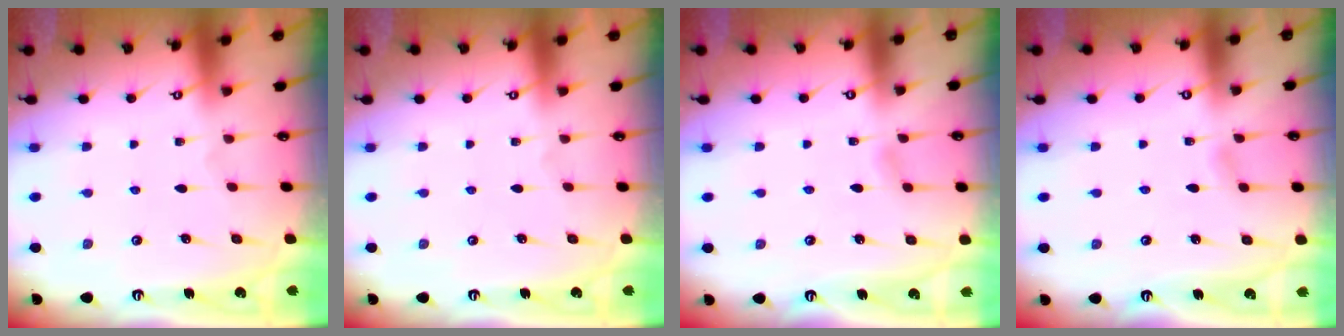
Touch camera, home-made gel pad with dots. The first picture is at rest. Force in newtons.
{"total": 0.0}
{"total": 4.9, "press": 4.9, "slide": 0.6}
{"total": 4.9, "press": 4.9, "slide": 0.6}